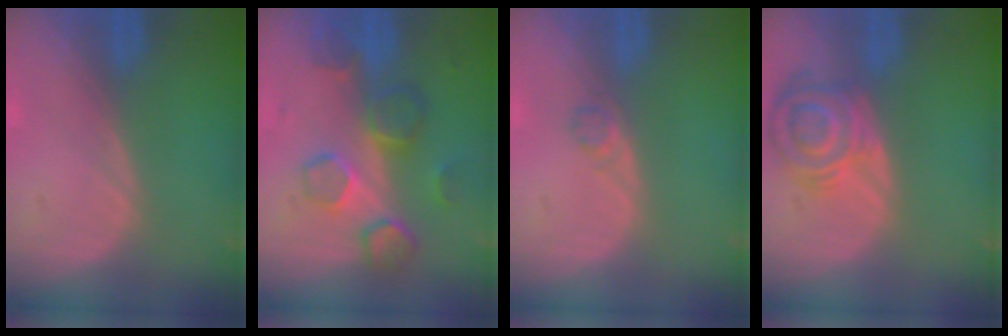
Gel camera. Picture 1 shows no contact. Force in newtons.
{"total": 8.4, "press": 7.7, "slide": 3.5}
{"total": 1.4, "press": 1.4, "slide": 0.1}
{"total": 8.2, "press": 7.3, "slide": 3.8}